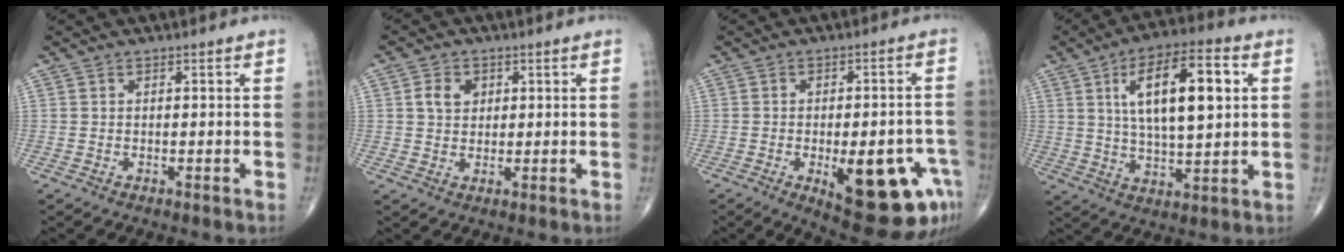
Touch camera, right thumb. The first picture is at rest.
{"total": 4.1, "force": [1.2, 3.3, 2.2], "torque": [-0.024, -0.001, 0.020]}
{"total": 17.4, "force": [-6.5, 6.6, 14.7], "torque": [-0.138, 0.021, -0.067]}
{"total": 16.4, "force": [4.4, 6.0, 14.6], "torque": [-0.230, -0.002, 0.071]}